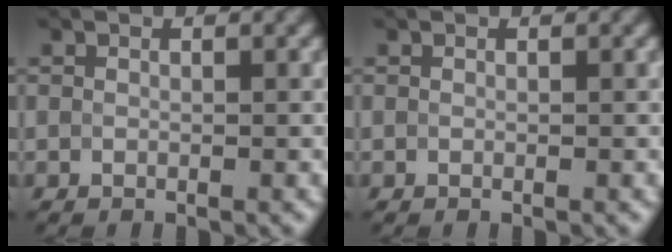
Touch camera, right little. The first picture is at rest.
{"total": 0.0}